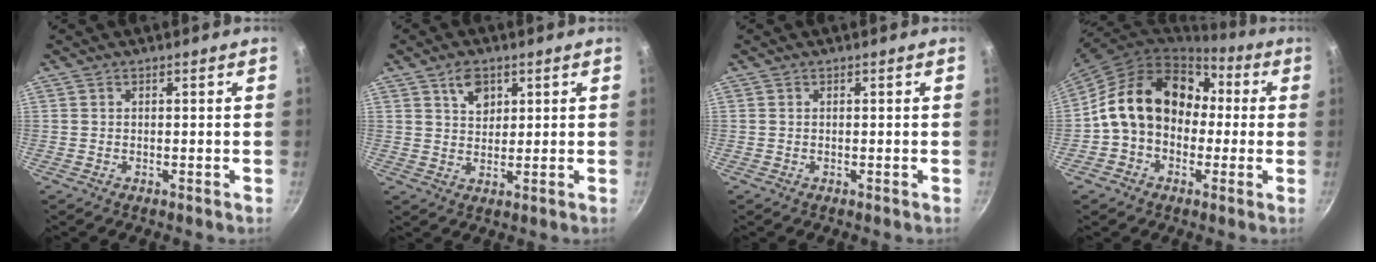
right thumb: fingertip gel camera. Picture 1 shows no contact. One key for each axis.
{"total": 4.7, "fx": 2.4, "fy": 3.0, "fz": 2.7, "tx": -0.029, "ty": -0.011, "tz": 0.041}
{"total": 0.0}
{"total": 17.5, "fx": 0.9, "fy": 13.8, "fz": 10.8, "tx": -0.149, "ty": 0.057, "tz": 0.005}